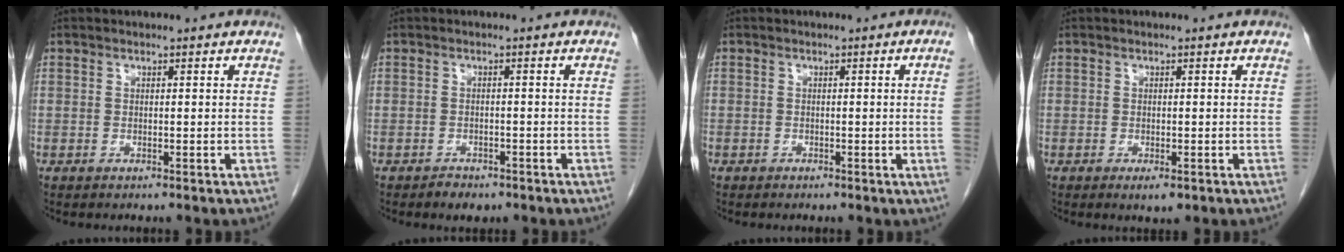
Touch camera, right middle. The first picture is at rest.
{"total": 2.3, "force": [-1.7, 1.2, 0.8], "torque": [-0.016, 0.000, -0.020]}
{"total": 1.8, "force": [-0.3, -0.6, 1.7], "torque": [-0.017, 0.000, -0.006]}
{"total": 1.8, "force": [-0.9, 0.7, 1.4], "torque": [-0.019, -0.002, -0.009]}